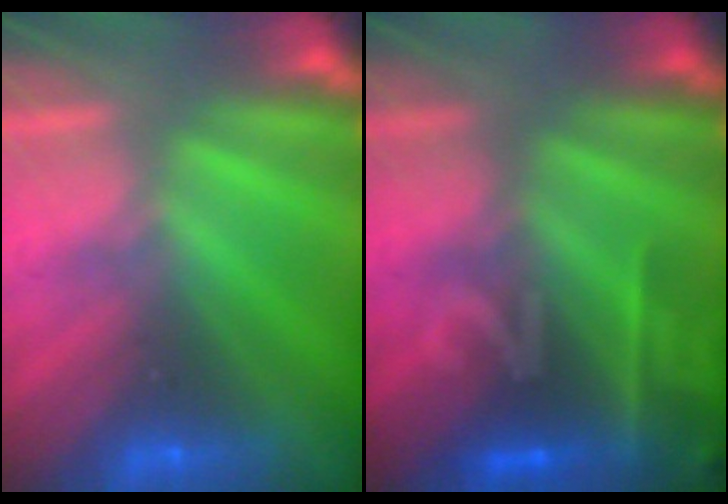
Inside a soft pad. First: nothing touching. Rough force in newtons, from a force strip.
{"total": 2.3}